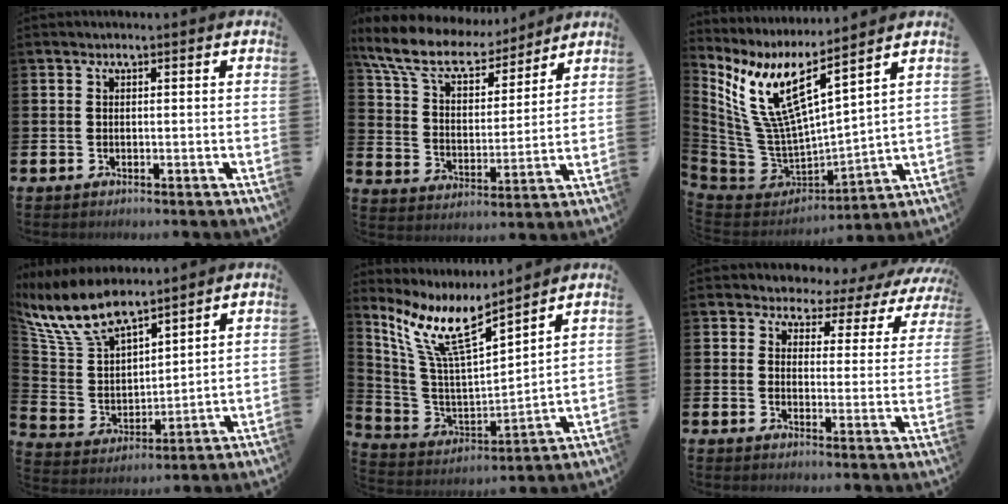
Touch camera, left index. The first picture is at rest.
{"total": 10.2, "force": [8.8, 3.6, 3.8], "torque": [-0.112, -0.055, 0.157]}
{"total": 9.2, "force": [5.8, 2.5, 6.7], "torque": [-0.170, -0.061, 0.100]}
{"total": 10.6, "force": [9.1, 3.4, 4.1], "torque": [-0.128, -0.041, 0.169]}
{"total": 10.4, "force": [7.9, 2.0, 6.4], "torque": [-0.158, -0.043, 0.135]}
{"total": 2.8, "force": [2.1, 1.8, 0.2], "torque": [-0.018, -0.027, 0.026]}